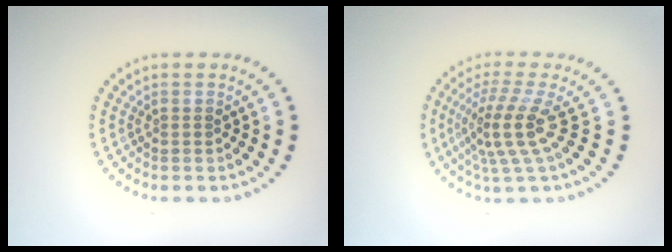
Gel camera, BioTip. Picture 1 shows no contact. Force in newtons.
{"total": 4.1, "press": 2.8, "slide": 3.1}